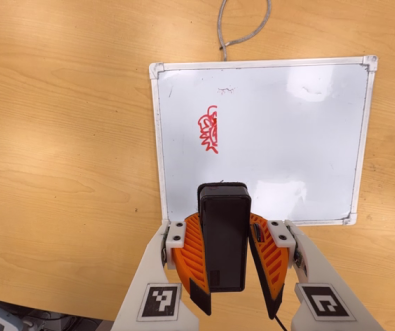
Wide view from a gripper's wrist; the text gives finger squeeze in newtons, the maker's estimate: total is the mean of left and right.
{"total": 10.6, "left": 9.6, "right": 11.6}